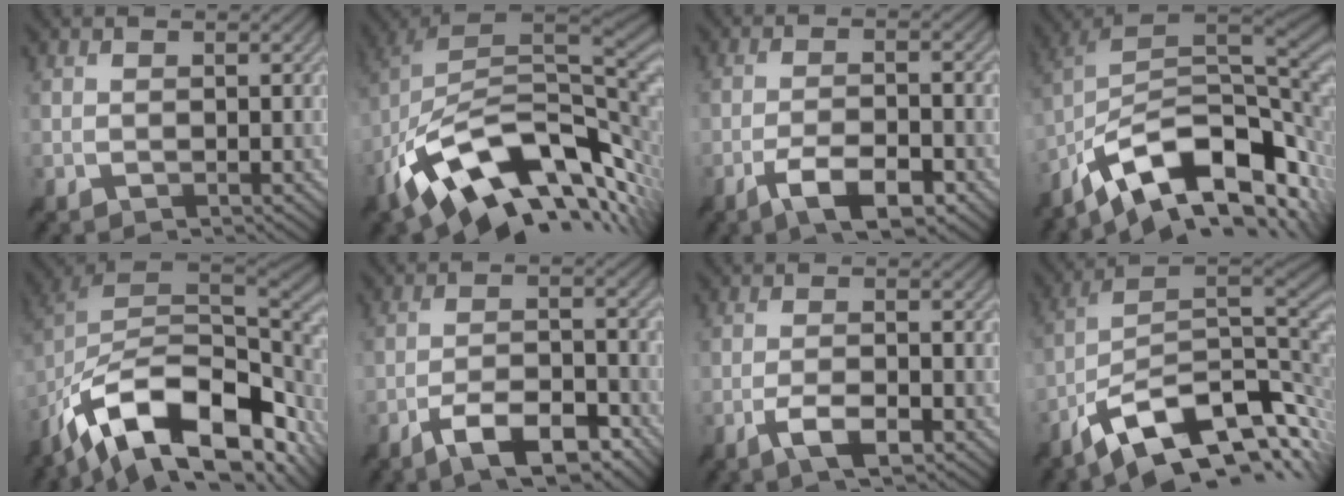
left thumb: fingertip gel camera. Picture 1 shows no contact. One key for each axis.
{"total": 15.7, "fx": -3.6, "fy": 9.0, "fz": 12.4, "tx": -0.239, "ty": -0.006, "tz": -0.060}
{"total": 7.1, "fx": -4.1, "fy": 2.0, "fz": 5.4, "tx": -0.100, "ty": 0.004, "tz": -0.069}
{"total": 14.4, "fx": -5.9, "fy": 6.9, "fz": 11.2, "tx": -0.214, "ty": 0.000, "tz": -0.100}
{"total": 16.1, "fx": -7.1, "fy": 8.4, "fz": 11.8, "tx": -0.247, "ty": -0.024, "tz": -0.115}
{"total": 9.7, "fx": -6.3, "fy": 3.0, "fz": 6.7, "tx": -0.113, "ty": 0.005, "tz": -0.113}
{"total": 4.6, "fx": -2.4, "fy": 1.2, "fz": 3.7, "tx": -0.075, "ty": 0.003, "tz": -0.045}
{"total": 14.7, "fx": -6.7, "fy": 6.3, "fz": 11.5, "tx": -0.213, "ty": 0.003, "tz": -0.114}